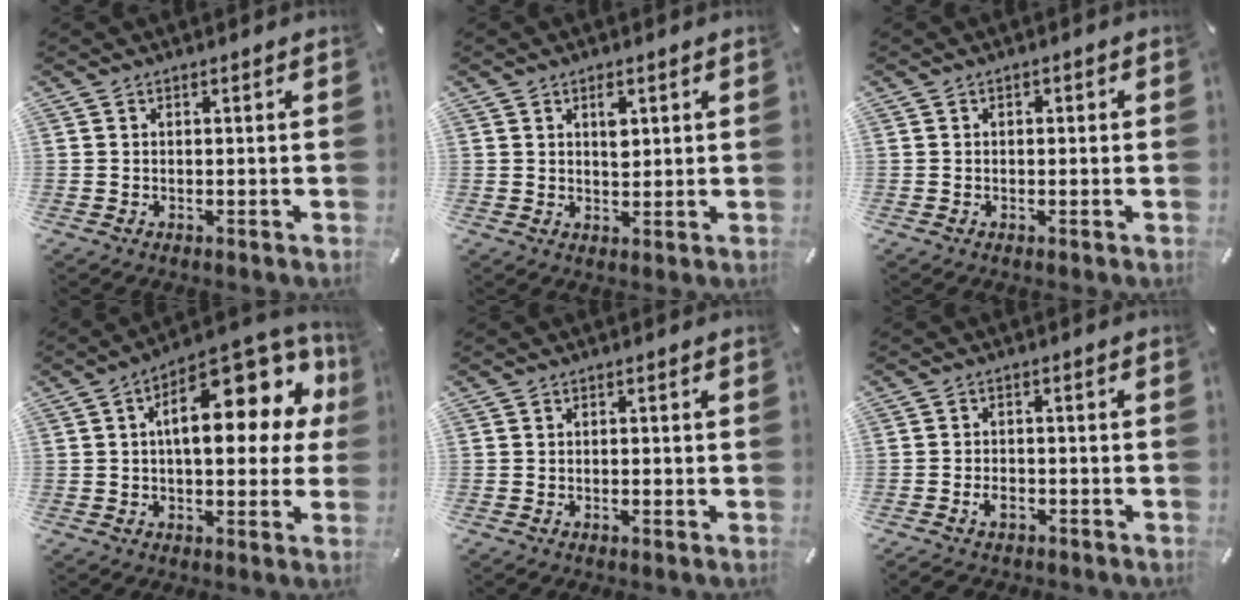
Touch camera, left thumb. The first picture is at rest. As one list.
[{"total": 3.3, "force": [1.4, 2.0, 2.2], "torque": [-0.018, -0.009, 0.016]}, {"total": 0.7, "force": [-0.2, 0.6, 0.4], "torque": [-0.007, 0.003, -0.005]}, {"total": 19.9, "force": [6.2, 9.4, 16.3], "torque": [-0.221, -0.044, 0.098]}, {"total": 0.9, "force": [-0.4, 0.4, 0.7], "torque": [-0.014, -0.002, -0.007]}, {"total": 3.6, "force": [-2.1, 2.2, 1.9], "torque": [-0.038, 0.008, -0.041]}]